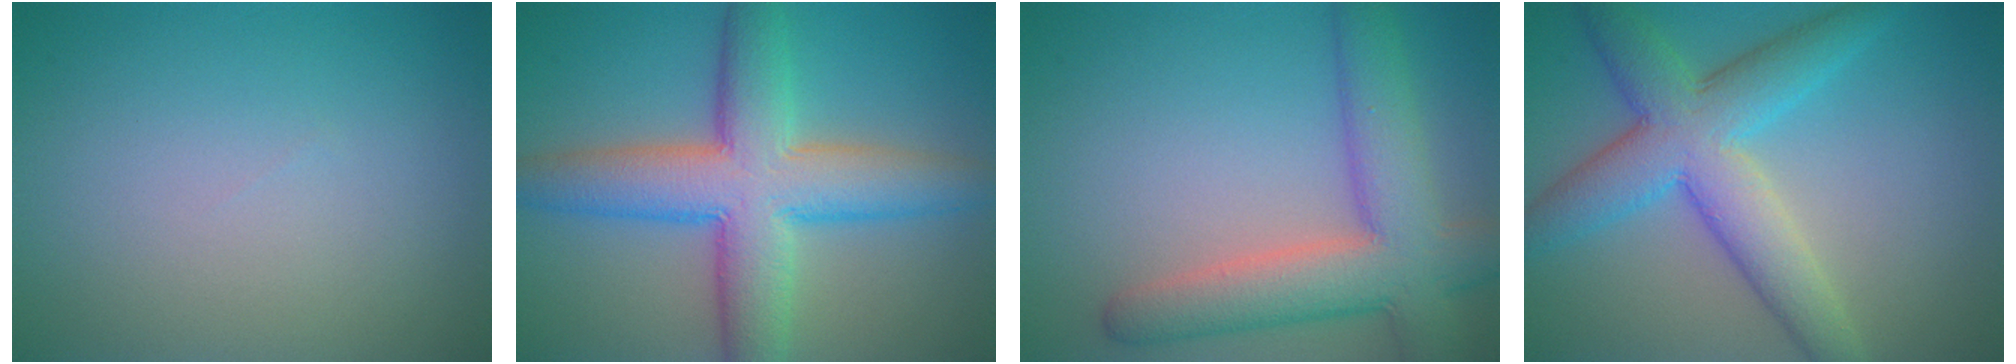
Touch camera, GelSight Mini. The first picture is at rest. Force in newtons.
{"total": 9.2, "press": 9.2, "slide": 0.3}
{"total": 7.5, "press": 7.5, "slide": 0.5}
{"total": 7.5, "press": 7.5, "slide": 0.1}